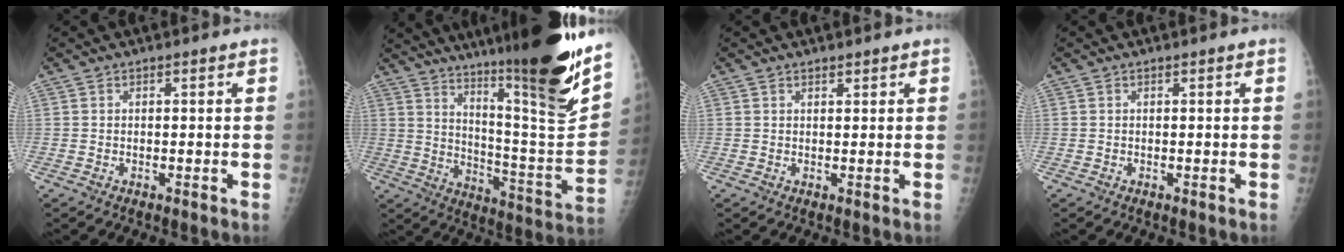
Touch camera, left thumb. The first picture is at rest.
{"total": 27.2, "force": [18.9, 2.7, 19.4], "torque": [-0.278, -0.113, 0.287]}
{"total": 1.0, "force": [0.9, 0.4, 0.3], "torque": [0.000, -0.006, 0.013]}
{"total": 0.0}